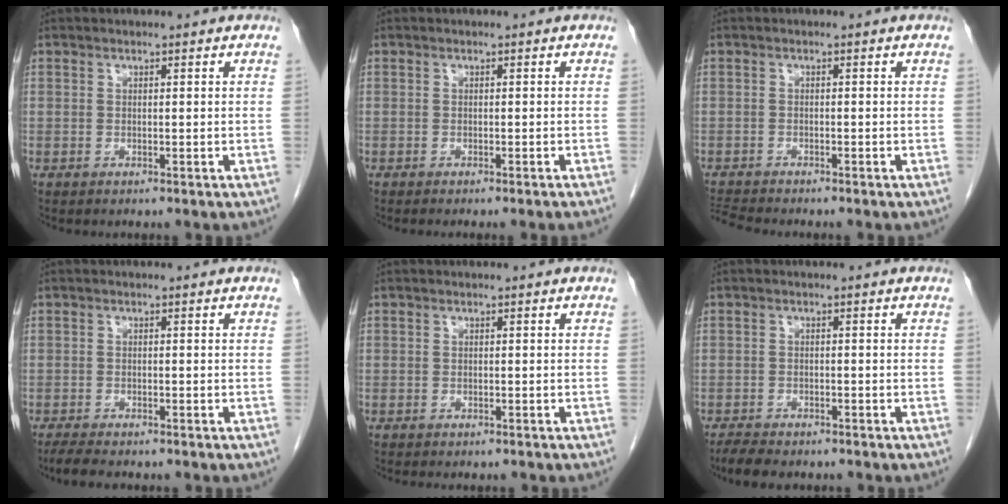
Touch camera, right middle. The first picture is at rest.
{"total": 2.5, "force": [-2.1, -0.5, 1.1], "torque": [-0.012, 0.005, -0.025]}
{"total": 3.1, "force": [-3.0, -0.6, 0.3], "torque": [-0.014, -0.019, -0.055]}
{"total": 3.7, "force": [-3.1, 0.7, 1.9], "torque": [-0.039, -0.011, -0.046]}
{"total": 1.6, "force": [-1.5, 0.5, 0.4], "torque": [-0.012, -0.003, -0.018]}
{"total": 4.6, "force": [-3.9, 1.3, 2.1], "torque": [-0.038, -0.009, -0.059]}